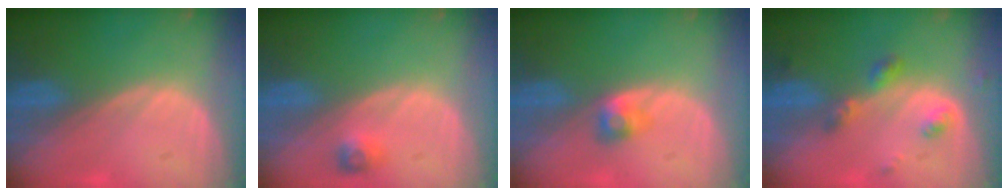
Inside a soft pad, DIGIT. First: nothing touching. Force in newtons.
{"total": 2.4, "press": 2.2, "slide": 0.9}
{"total": 2.7, "press": 2.4, "slide": 1.1}
{"total": 4.5, "press": 4.0, "slide": 2.0}